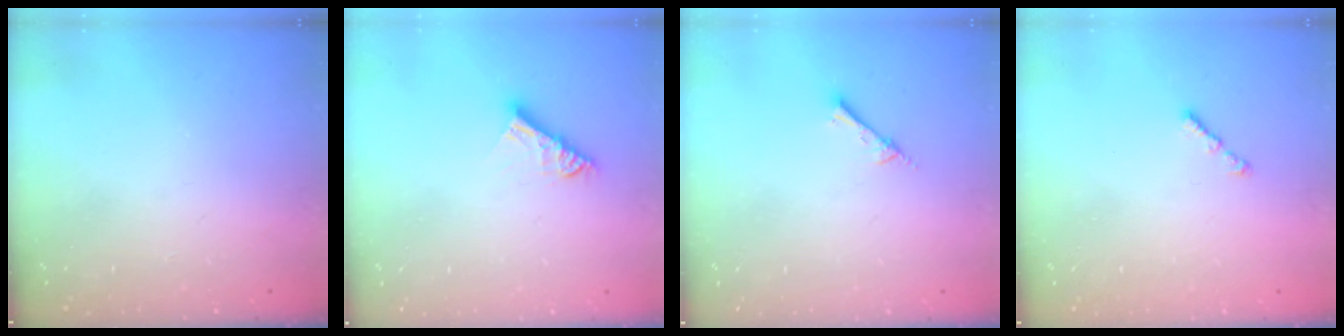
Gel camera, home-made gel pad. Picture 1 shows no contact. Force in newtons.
{"total": 5.7, "press": 5.7, "slide": 0.4}
{"total": 1.5, "press": 1.4, "slide": 0.2}
{"total": 1.0, "press": 0.9, "slide": 0.5}